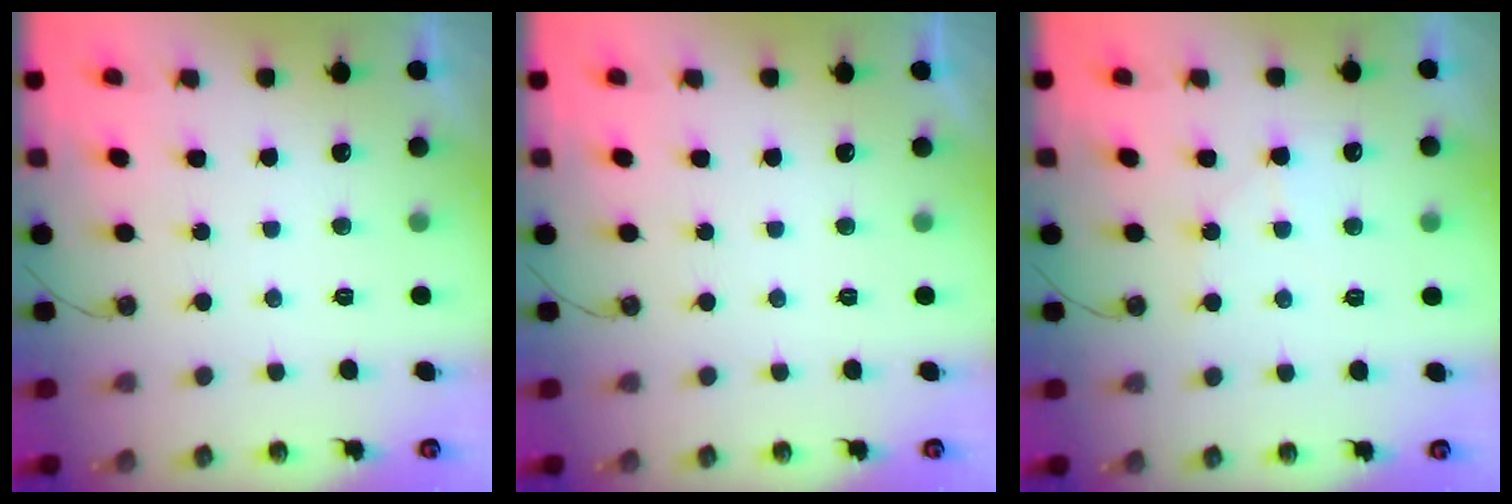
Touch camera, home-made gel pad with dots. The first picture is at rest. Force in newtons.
{"total": 0.0}
{"total": 6.9, "press": 6.8, "slide": 0.7}